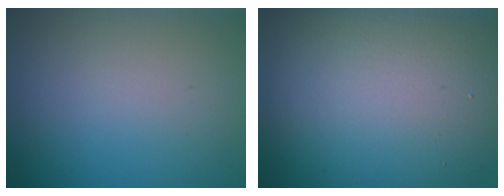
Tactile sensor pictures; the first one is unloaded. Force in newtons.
{"total": 14.4, "press": 14.4, "slide": 0.9}